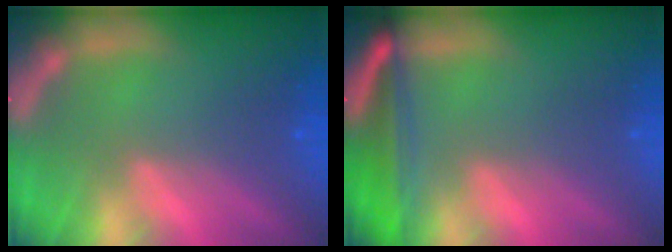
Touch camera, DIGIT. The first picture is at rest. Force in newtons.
{"total": 6.0}